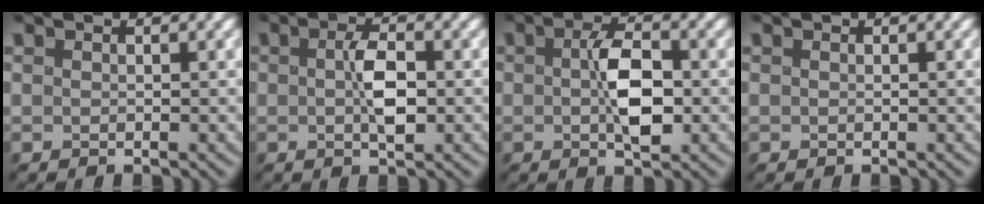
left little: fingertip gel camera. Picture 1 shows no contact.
{"total": 2.0, "force": [-0.9, 0.4, 1.8], "torque": [-0.057, -0.003, 0.004]}
{"total": 3.4, "force": [-1.0, 1.3, 3.0], "torque": [-0.077, 0.000, 0.004]}
{"total": 0.0}